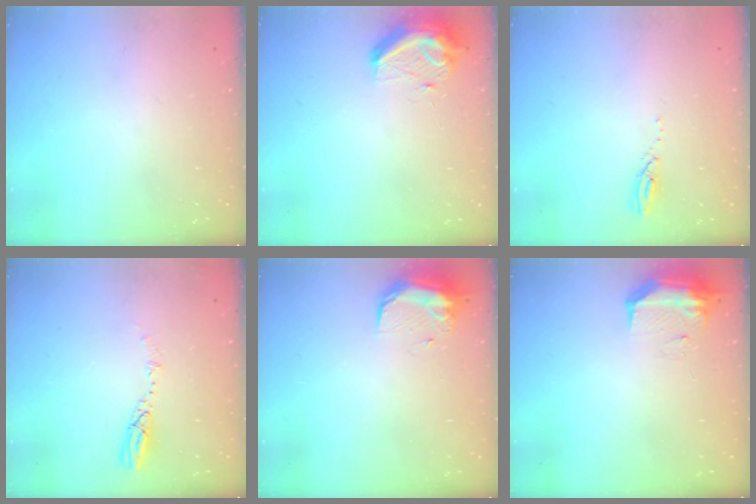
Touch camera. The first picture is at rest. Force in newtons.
{"total": 10.0, "press": 9.9, "slide": 0.8}
{"total": 3.2, "press": 3.2, "slide": 0.3}
{"total": 5.5, "press": 5.4, "slide": 0.5}
{"total": 9.8, "press": 9.8, "slide": 0.8}
{"total": 9.9, "press": 9.1, "slide": 3.9}